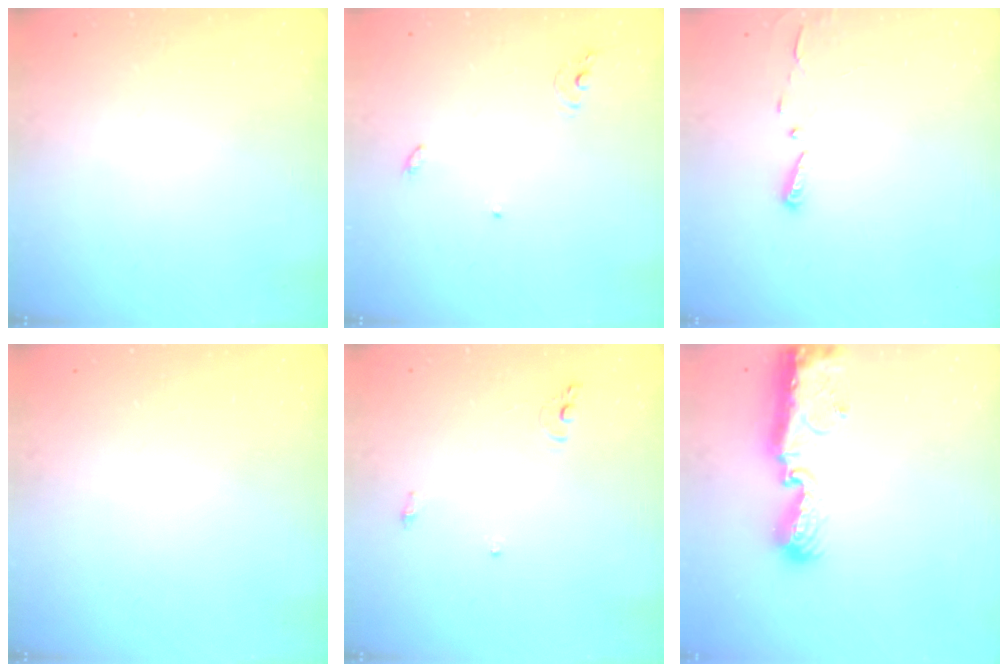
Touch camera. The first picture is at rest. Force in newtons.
{"total": 5.2, "press": 5.2, "slide": 0.4}
{"total": 3.0, "press": 2.9, "slide": 0.3}
{"total": 0.0}
{"total": 6.6, "press": 6.6, "slide": 0.7}
{"total": 12.1, "press": 12.0, "slide": 0.9}